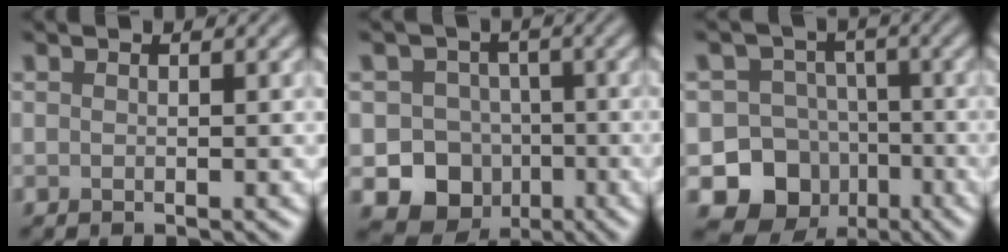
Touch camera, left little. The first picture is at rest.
{"total": 10.5, "force": [-4.1, 9.2, 2.7], "torque": [-0.018, -0.026, -0.080]}
{"total": 11.3, "force": [-5.2, 9.8, 2.3], "torque": [-0.024, -0.022, -0.099]}